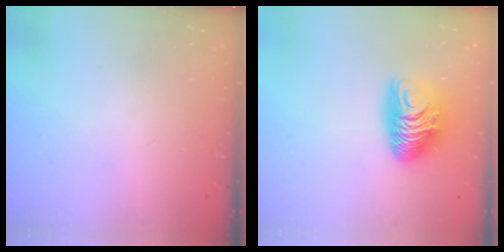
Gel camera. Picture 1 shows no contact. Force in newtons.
{"total": 11.6, "press": 11.6, "slide": 0.8}